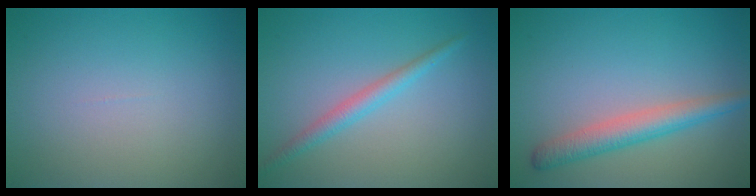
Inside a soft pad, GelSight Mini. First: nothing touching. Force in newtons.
{"total": 2.0, "press": 2.0, "slide": 0.1}
{"total": 3.5, "press": 3.4, "slide": 0.3}